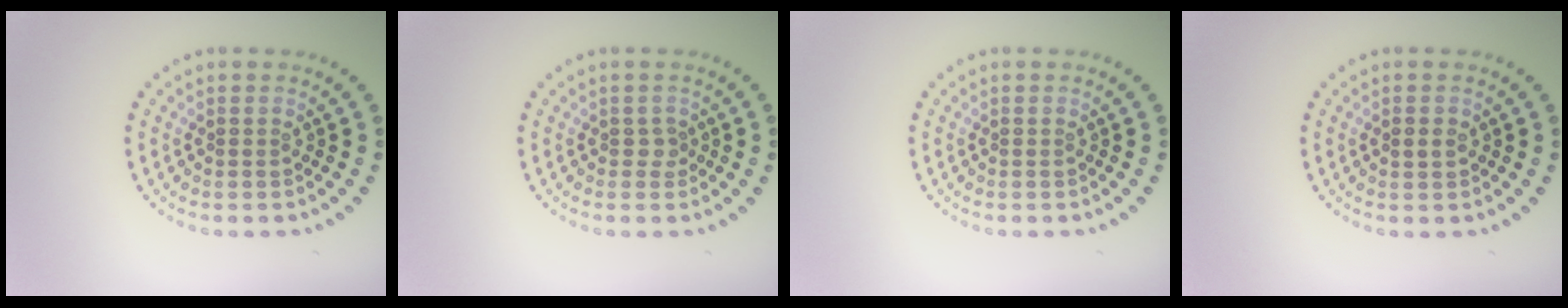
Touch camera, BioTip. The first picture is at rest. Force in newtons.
{"total": 1.0, "press": 0.8, "slide": 0.6}
{"total": 0.0}
{"total": 1.1, "press": 1.1, "slide": 0.1}